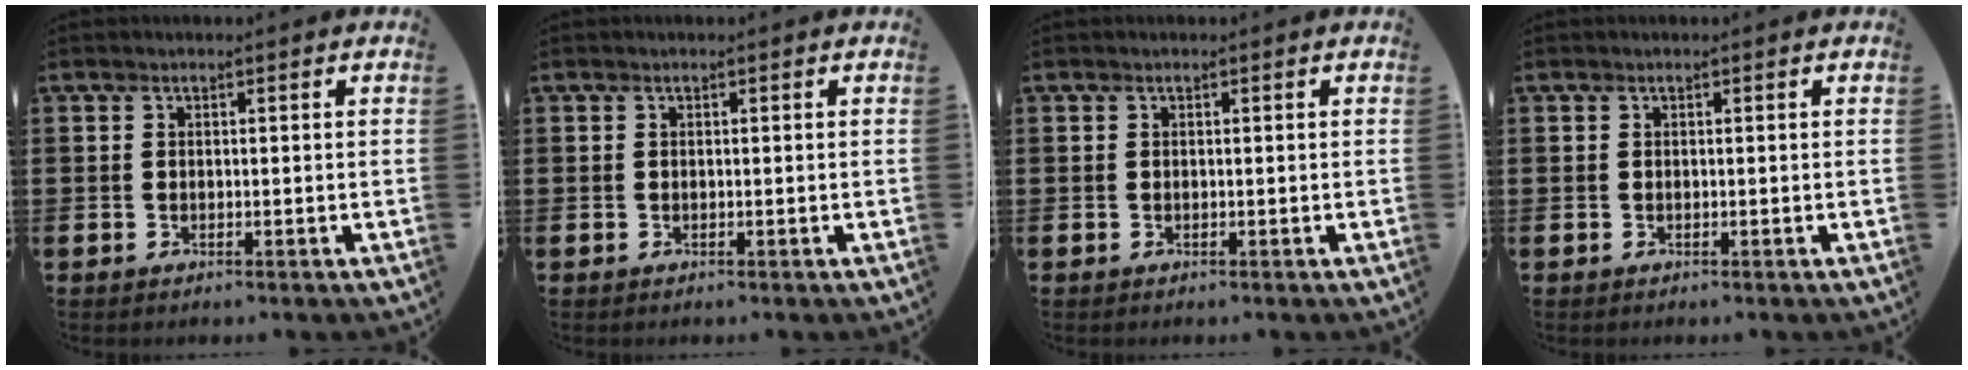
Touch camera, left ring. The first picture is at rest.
{"total": 0.0}
{"total": 0.0}
{"total": 0.0}